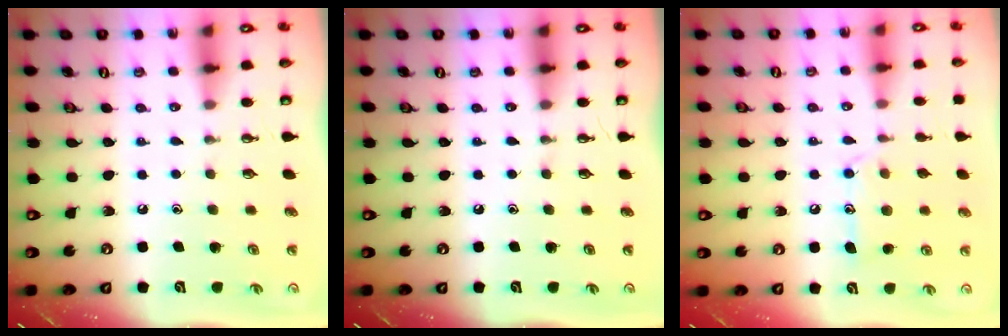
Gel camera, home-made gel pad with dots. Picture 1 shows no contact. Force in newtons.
{"total": 0.0}
{"total": 12.5, "press": 12.5, "slide": 0.8}